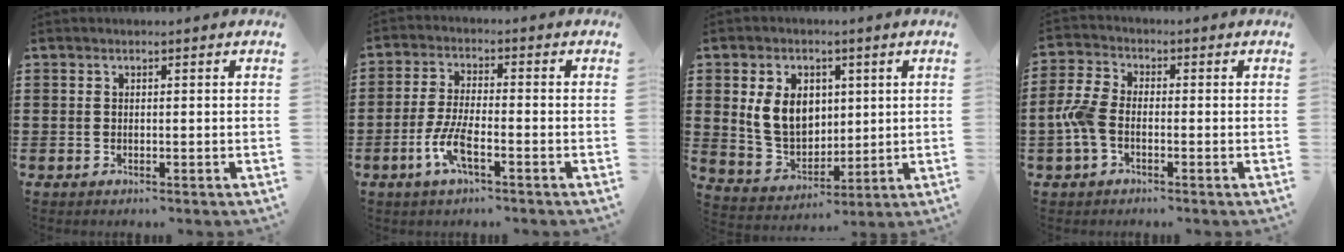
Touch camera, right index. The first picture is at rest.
{"total": 5.8, "force": [-2.7, 1.3, 4.9], "torque": [-0.113, -0.011, -0.054]}
{"total": 8.3, "force": [1.7, 6.2, 5.2], "torque": [-0.124, 0.012, 0.030]}
{"total": 5.3, "force": [-1.6, 3.1, 3.9], "torque": [-0.112, -0.003, -0.041]}